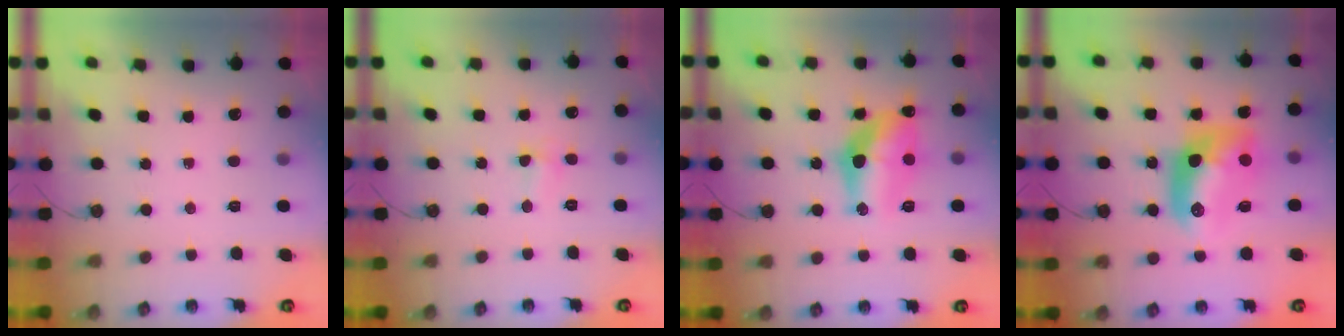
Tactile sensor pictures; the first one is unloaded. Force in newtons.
{"total": 3.3, "press": 3.3, "slide": 0.4}
{"total": 13.6, "press": 13.5, "slide": 1.1}
{"total": 14.0, "press": 14.0, "slide": 1.3}